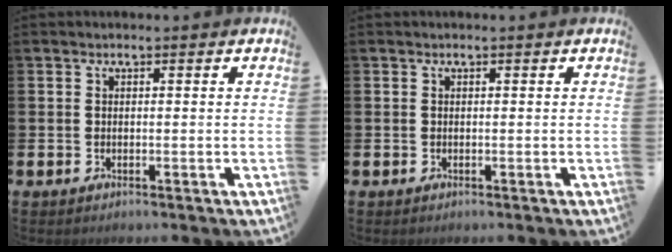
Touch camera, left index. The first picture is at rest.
{"total": 0.0}